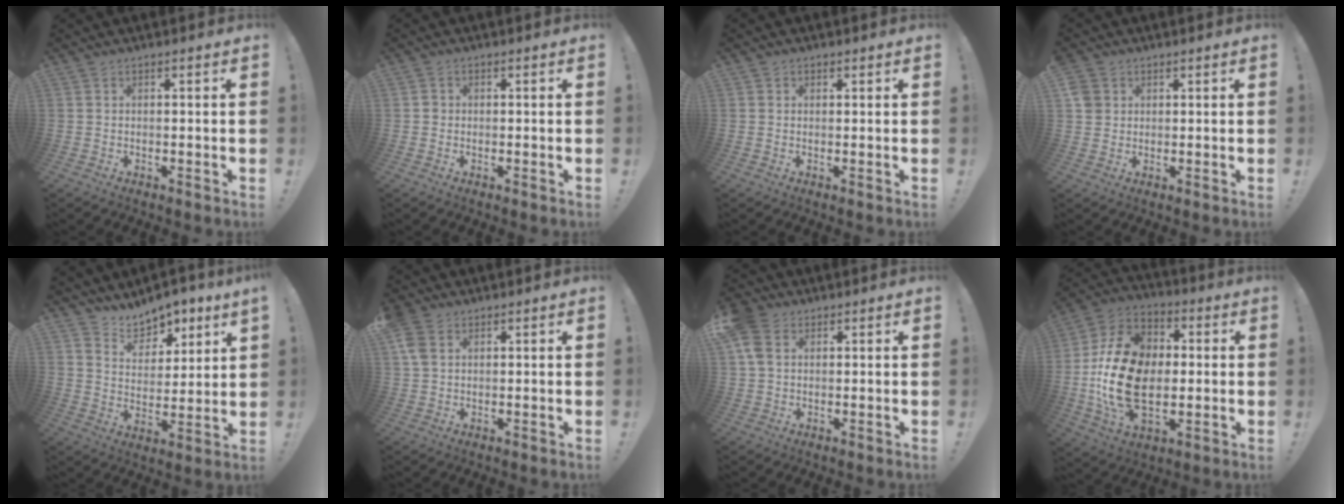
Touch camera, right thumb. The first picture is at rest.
{"total": 1.4, "force": [-0.2, 1.4, 0.4], "torque": [0.000, 0.003, -0.005]}
{"total": 1.1, "force": [0.6, 0.9, 0.0], "torque": [0.005, -0.002, 0.011]}
{"total": 4.0, "force": [1.7, 3.4, 1.1], "torque": [-0.013, -0.001, 0.035]}
{"total": 8.9, "force": [7.9, 3.8, 1.8], "torque": [-0.027, -0.067, 0.148]}
{"total": 6.0, "force": [2.8, 3.7, 3.7], "torque": [-0.066, -0.006, 0.055]}
{"total": 8.6, "force": [3.0, 6.0, 5.4], "torque": [-0.118, 0.001, 0.061]}
{"total": 22.7, "force": [-1.5, 15.9, 16.2], "torque": [-0.312, 0.022, -0.014]}